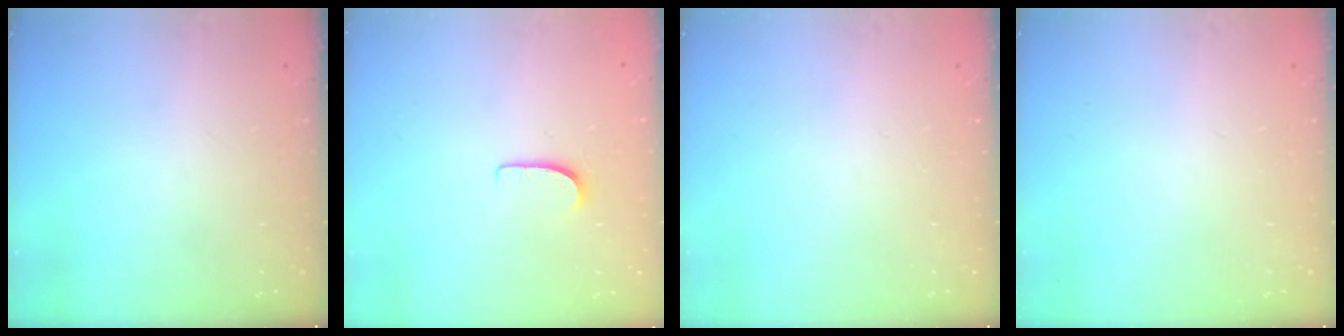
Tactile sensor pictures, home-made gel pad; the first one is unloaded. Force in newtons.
{"total": 5.1, "press": 5.1, "slide": 0.5}
{"total": 0.0}
{"total": 0.0}